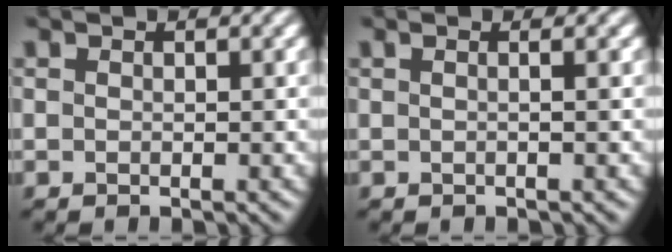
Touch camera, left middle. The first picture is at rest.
{"total": 1.0, "force": [0.2, 0.0, 0.9], "torque": [-0.015, -0.010, -0.007]}